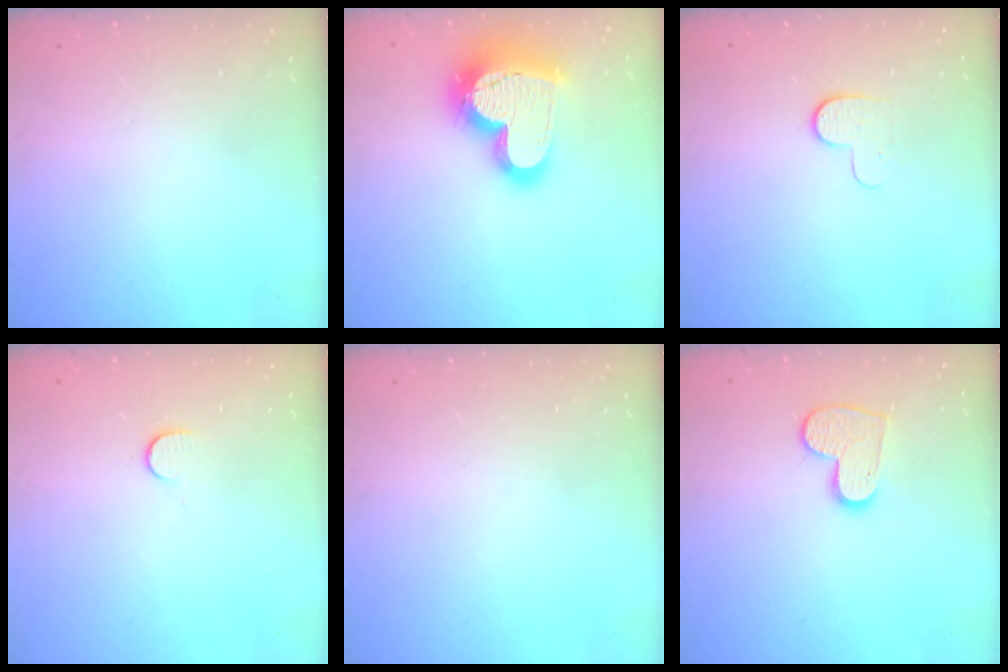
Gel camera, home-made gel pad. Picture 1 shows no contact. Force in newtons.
{"total": 23.1, "press": 23.0, "slide": 1.8}
{"total": 5.4, "press": 5.3, "slide": 1.2}
{"total": 5.3, "press": 5.2, "slide": 0.5}
{"total": 0.0}
{"total": 10.0, "press": 10.0, "slide": 0.9}